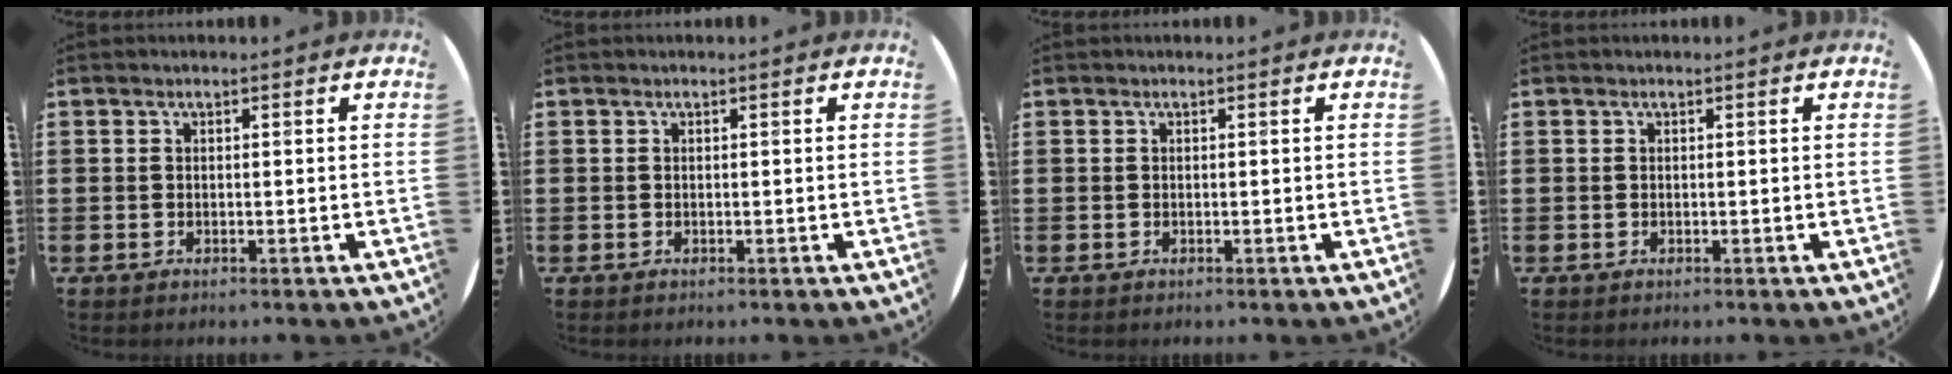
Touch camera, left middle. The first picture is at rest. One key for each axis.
{"total": 0.0}
{"total": 0.0}
{"total": 0.0}